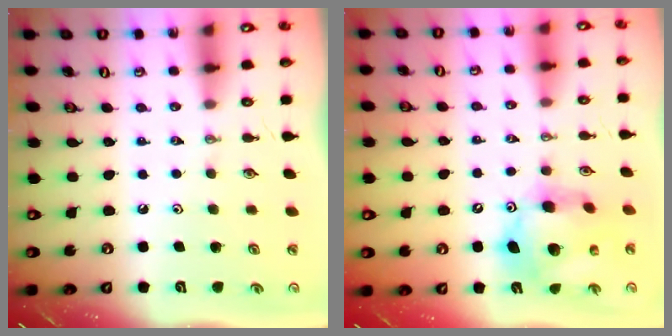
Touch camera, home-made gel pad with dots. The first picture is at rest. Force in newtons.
{"total": 14.5, "press": 14.4, "slide": 1.3}